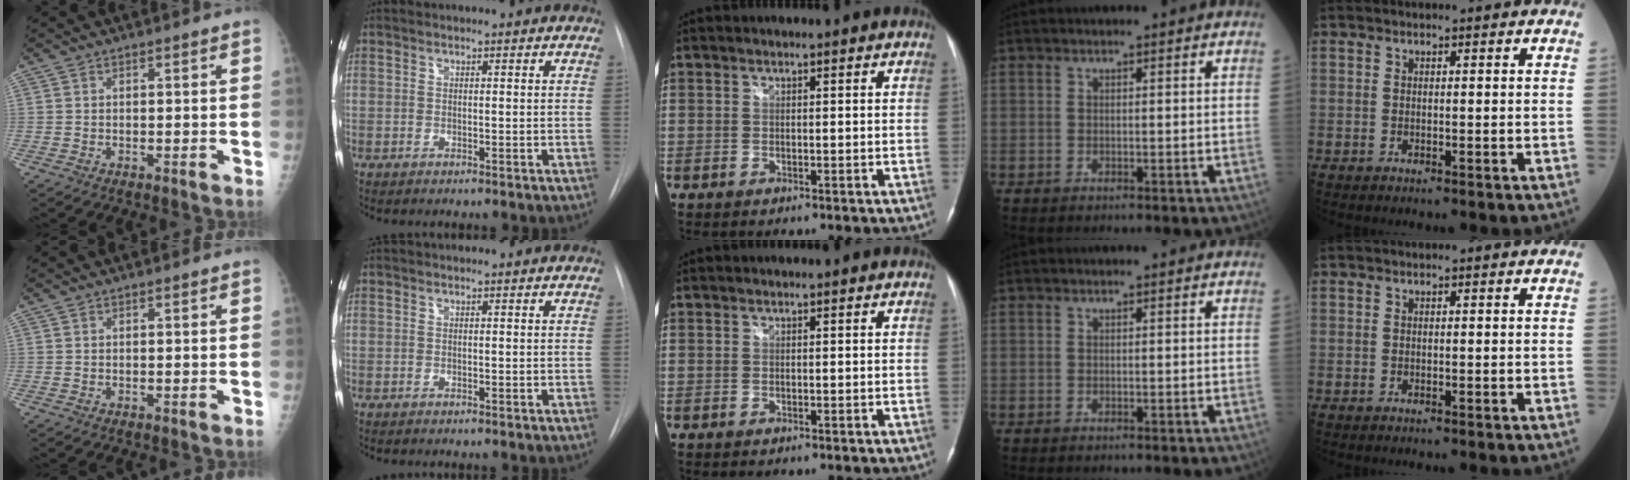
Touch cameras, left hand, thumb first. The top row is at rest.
{}